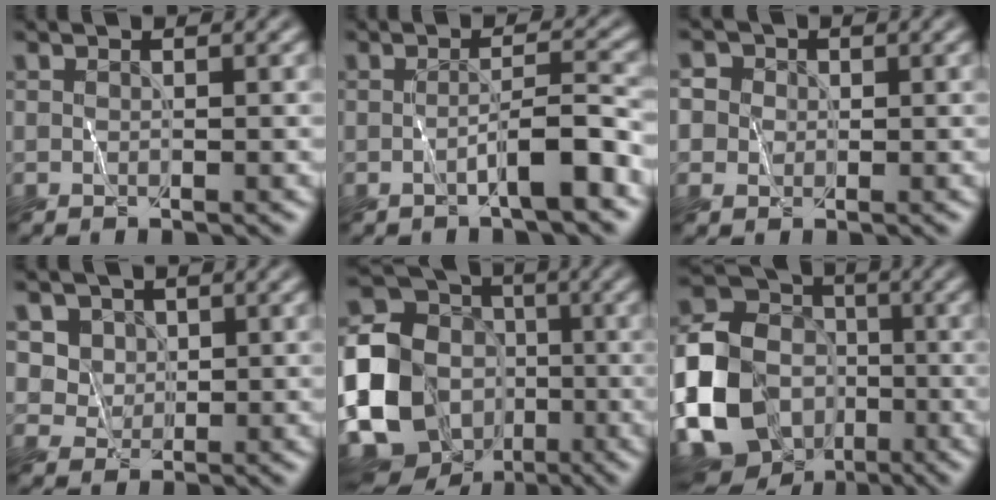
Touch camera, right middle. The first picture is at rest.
{"total": 3.4, "force": [-1.4, 0.4, 3.1], "torque": [-0.046, 0.012, -0.030]}
{"total": 4.5, "force": [1.3, 4.0, 1.8], "torque": [-0.027, 0.027, 0.002]}
{"total": 5.1, "force": [2.5, 3.9, 2.1], "torque": [-0.047, -0.001, 0.042]}
{"total": 20.0, "force": [-4.9, 17.7, 7.9], "torque": [-0.201, -0.019, -0.123]}
{"total": 14.4, "force": [-4.2, 11.9, 7.1], "torque": [-0.155, -0.034, -0.094]}